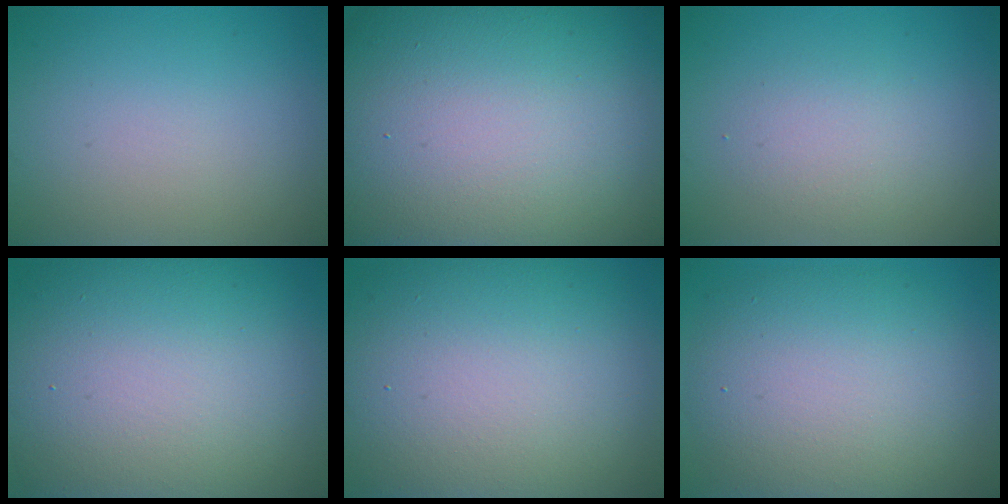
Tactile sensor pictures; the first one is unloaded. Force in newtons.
{"total": 30.8, "press": 30.8, "slide": 1.1}
{"total": 2.2, "press": 2.2, "slide": 0.0}
{"total": 17.7, "press": 17.7, "slide": 1.2}
{"total": 16.3, "press": 16.3, "slide": 0.9}
{"total": 9.5, "press": 9.5, "slide": 0.1}